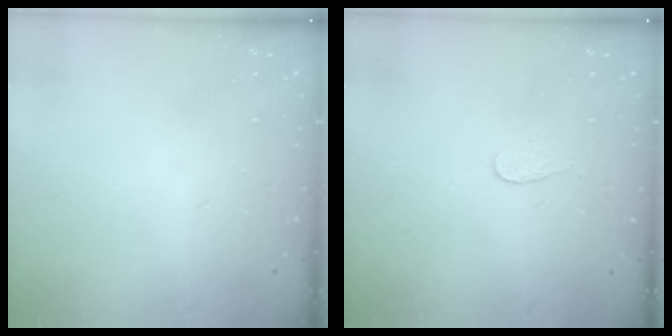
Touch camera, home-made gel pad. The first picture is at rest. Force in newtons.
{"total": 2.7, "press": 2.7, "slide": 0.3}